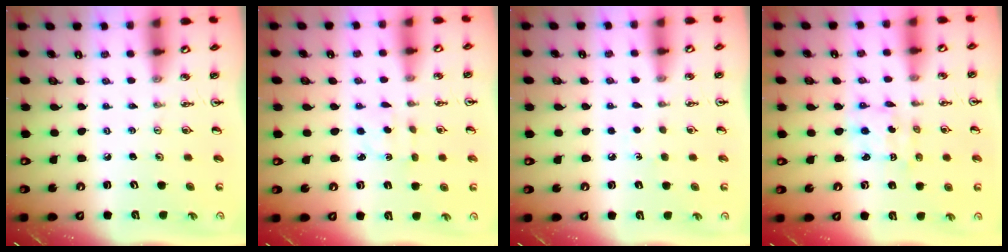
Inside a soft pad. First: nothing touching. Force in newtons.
{"total": 1.9, "press": 1.9, "slide": 0.4}
{"total": 4.1, "press": 4.0, "slide": 0.5}
{"total": 2.6, "press": 2.6, "slide": 0.1}